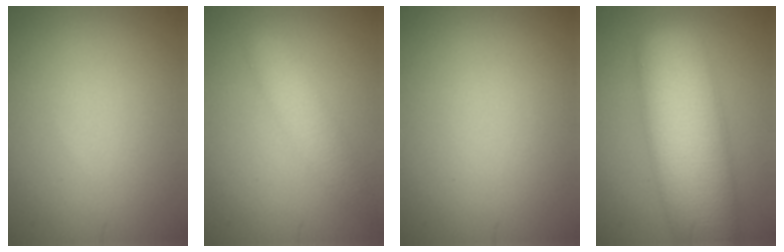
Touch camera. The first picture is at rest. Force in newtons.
{"total": 3.0, "press": 2.9, "slide": 0.2}
{"total": 0.0}
{"total": 11.6, "press": 11.6, "slide": 0.3}